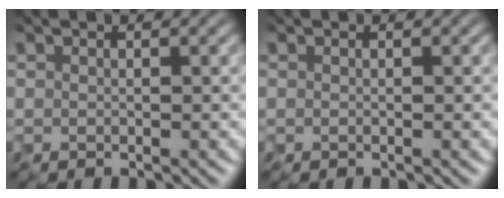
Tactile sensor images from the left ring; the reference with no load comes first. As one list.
[{"total": 0.0}]